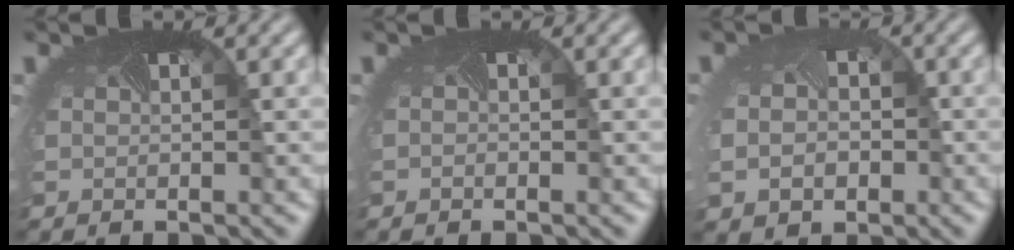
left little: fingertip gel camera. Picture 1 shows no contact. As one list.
[{"total": 0.6, "force": [-0.4, -0.3, -0.4], "torque": [-0.004, -0.005, -0.007]}, {"total": 4.5, "force": [-0.8, 3.8, 2.4], "torque": [-0.046, -0.027, 0.001]}]